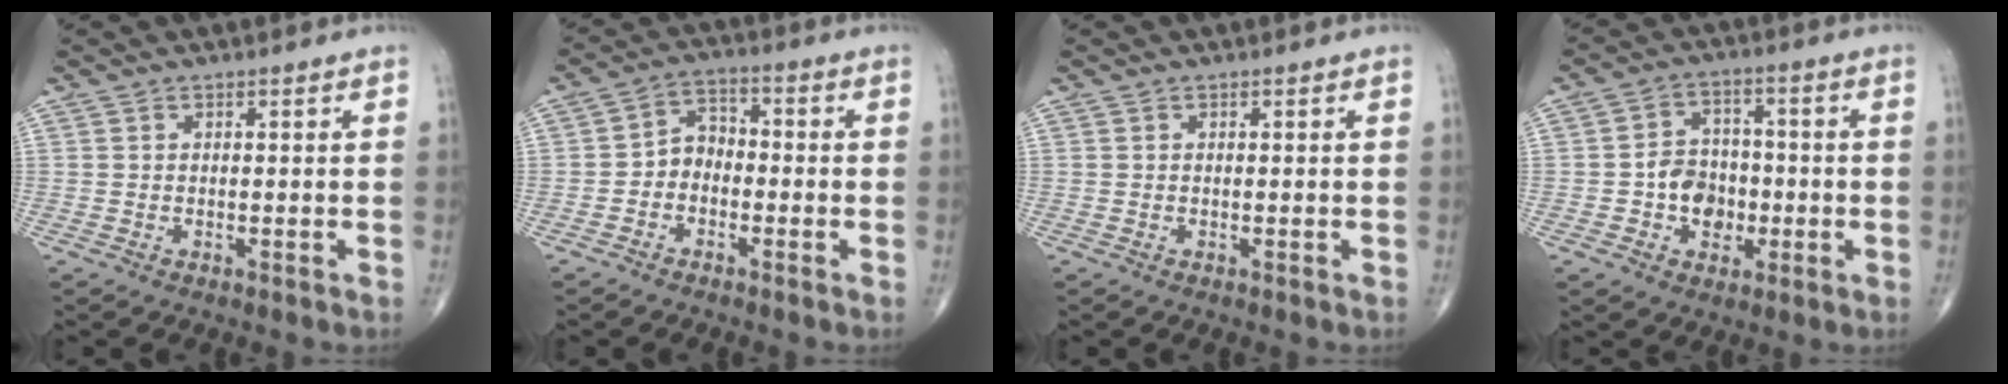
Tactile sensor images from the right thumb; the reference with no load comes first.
{"total": 5.2, "force": [-1.7, 4.1, 2.7], "torque": [-0.025, 0.029, -0.044]}
{"total": 0.0}
{"total": 8.3, "force": [-1.7, 6.6, 4.7], "torque": [-0.038, 0.021, -0.032]}